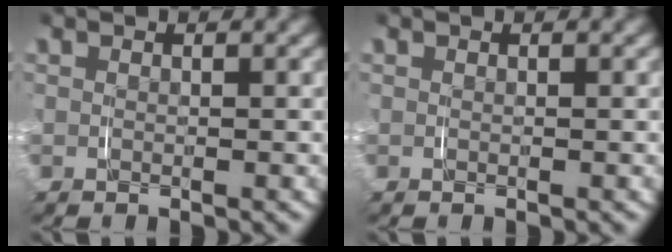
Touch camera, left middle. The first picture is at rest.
{"total": 0.0}